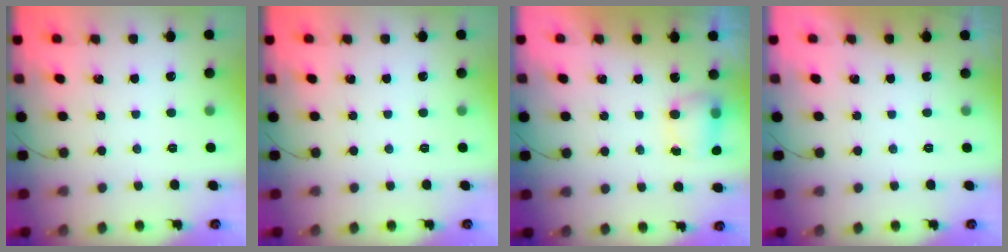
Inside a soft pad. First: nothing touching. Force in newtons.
{"total": 0.0}
{"total": 5.8, "press": 5.8, "slide": 0.6}
{"total": 0.0}